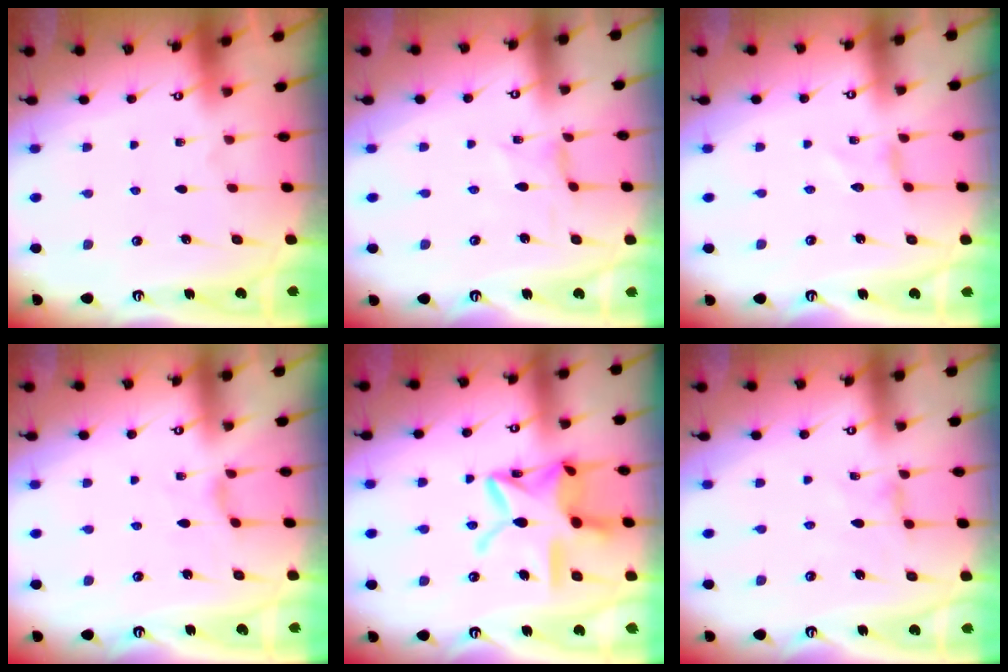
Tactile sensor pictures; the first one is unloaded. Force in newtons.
{"total": 0.0}
{"total": 0.0}
{"total": 2.0, "press": 2.0, "slide": 0.3}
{"total": 17.9, "press": 17.8, "slide": 1.4}
{"total": 0.8, "press": 0.8, "slide": 0.2}